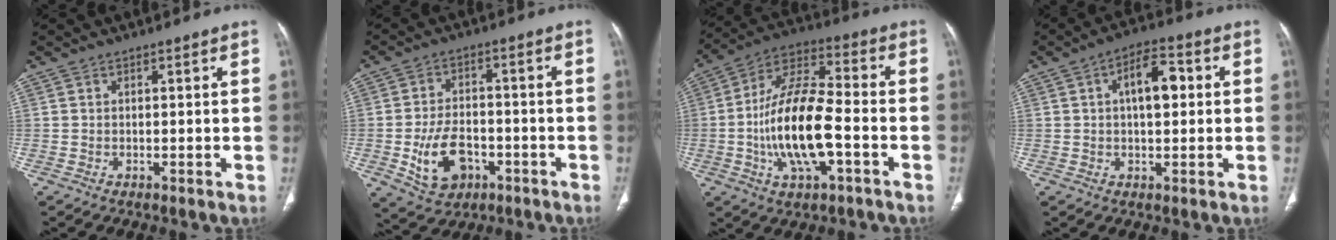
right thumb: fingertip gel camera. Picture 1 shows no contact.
{"total": 10.4, "force": [-3.5, 7.0, 6.8], "torque": [-0.105, 0.019, -0.049]}
{"total": 17.8, "force": [-4.0, 7.2, 15.8], "torque": [-0.296, 0.032, -0.074]}
{"total": 8.2, "force": [1.4, 4.1, 7.0], "torque": [-0.098, 0.017, 0.015]}